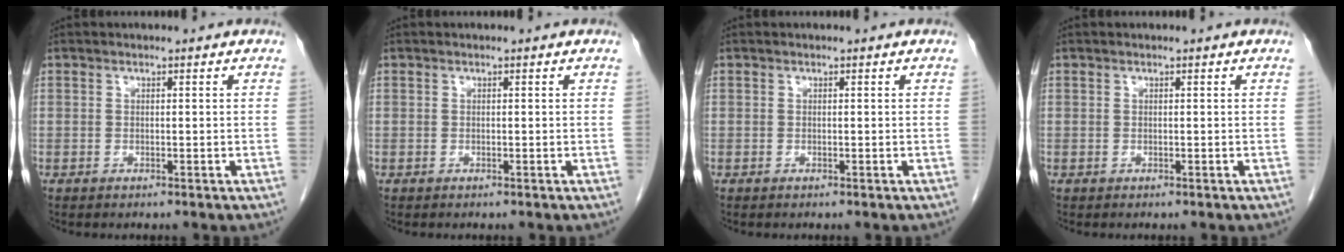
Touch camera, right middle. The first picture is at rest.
{"total": 0.0}
{"total": 0.0}
{"total": 0.0}